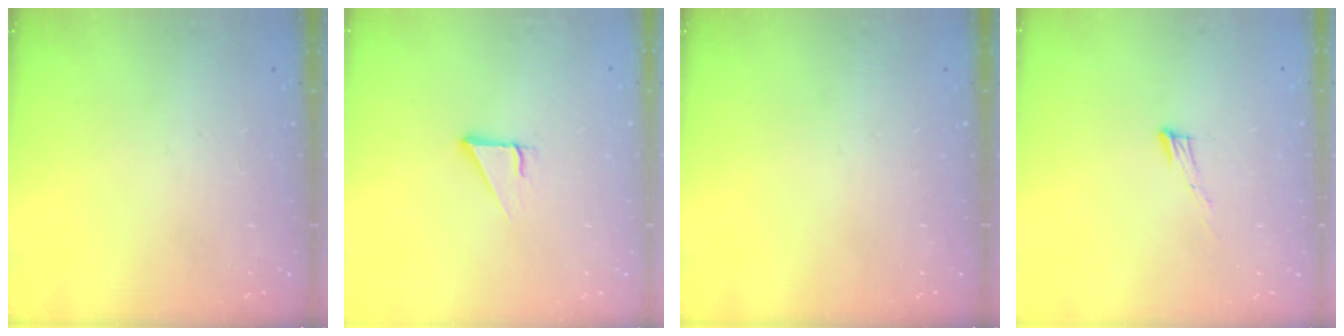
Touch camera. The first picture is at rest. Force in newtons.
{"total": 2.9, "press": 2.8, "slide": 0.2}
{"total": 0.0}
{"total": 5.7, "press": 5.7, "slide": 0.3}